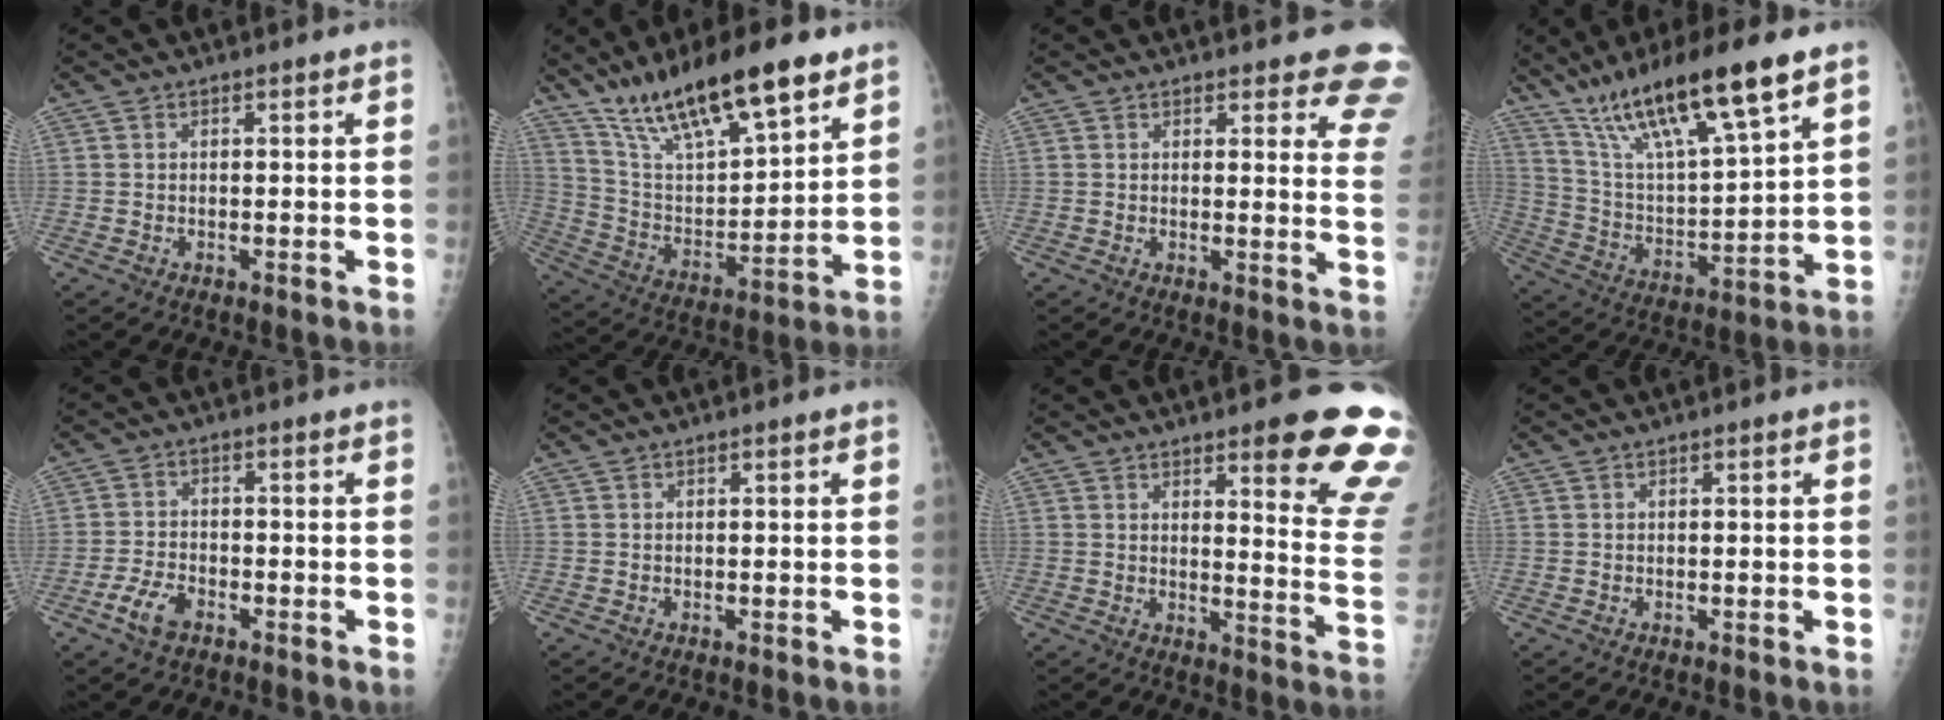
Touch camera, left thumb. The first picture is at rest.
{"total": 21.2, "force": [14.7, 6.0, 14.1], "torque": [-0.217, -0.053, 0.264]}
{"total": 10.6, "force": [9.1, 3.2, 4.4], "torque": [0.000, -0.049, 0.073]}
{"total": 20.4, "force": [13.3, 3.4, 15.1], "torque": [-0.259, -0.044, 0.249]}
{"total": 5.0, "force": [-2.9, 2.7, 3.0], "torque": [-0.060, 0.013, -0.054]}
{"total": 0.0}
{"total": 17.1, "force": [10.4, 3.3, 13.1], "torque": [-0.128, -0.069, 0.124]}
{"total": 0.0}